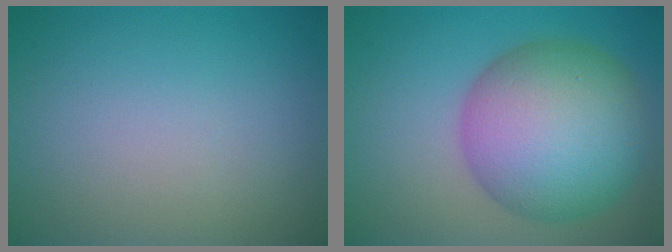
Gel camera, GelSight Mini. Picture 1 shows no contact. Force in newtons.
{"total": 11.9, "press": 11.9, "slide": 0.3}